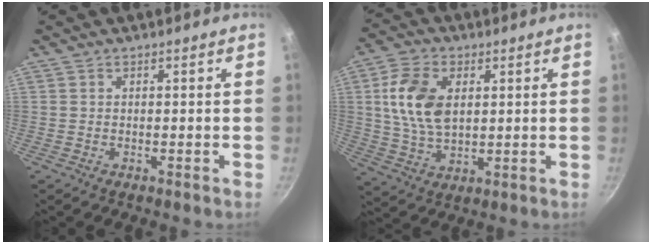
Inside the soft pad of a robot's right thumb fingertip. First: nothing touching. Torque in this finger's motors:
{"motor_torque": [-0.11, 0.80, 1.38, -0.27, 0.35]}